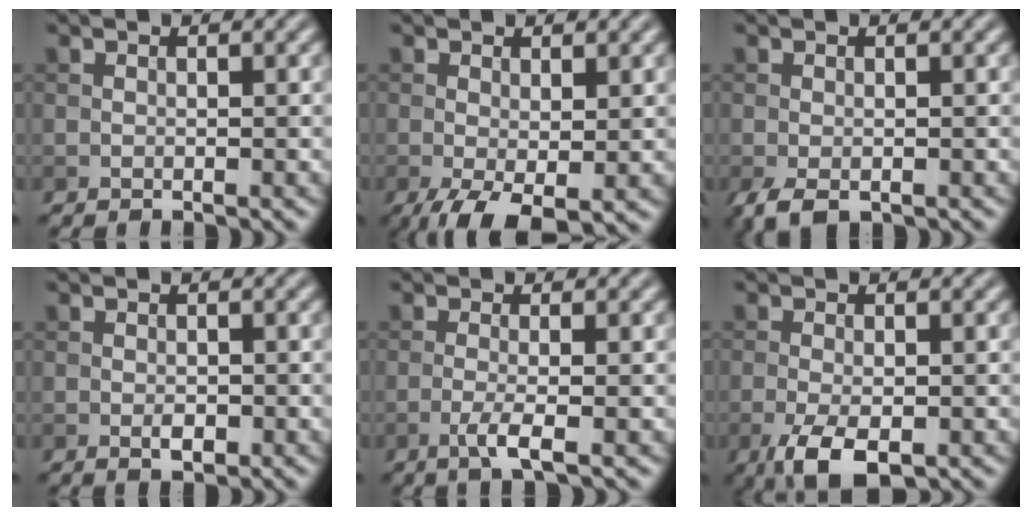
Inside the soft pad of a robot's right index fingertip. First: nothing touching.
{"total": 4.7, "force": [-1.7, 1.9, 3.9], "torque": [-0.079, -0.017, -0.026]}
{"total": 2.4, "force": [-1.3, 1.2, 1.6], "torque": [-0.039, -0.012, -0.022]}
{"total": 1.3, "force": [-0.4, 0.7, 1.0], "torque": [-0.016, 0.000, -0.007]}
{"total": 2.6, "force": [-1.0, 0.5, 2.3], "torque": [-0.042, 0.003, -0.025]}
{"total": 4.9, "force": [-2.3, 2.1, 3.8], "torque": [-0.078, -0.011, -0.038]}